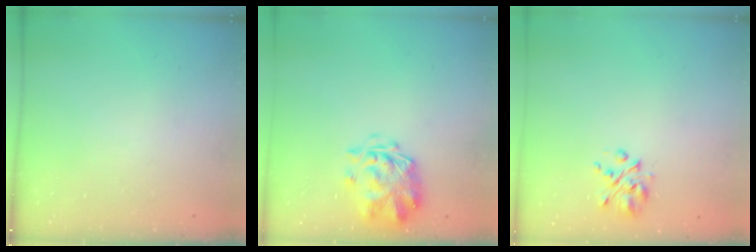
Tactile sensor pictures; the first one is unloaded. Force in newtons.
{"total": 3.3, "press": 2.9, "slide": 1.6}
{"total": 4.8, "press": 4.4, "slide": 1.9}